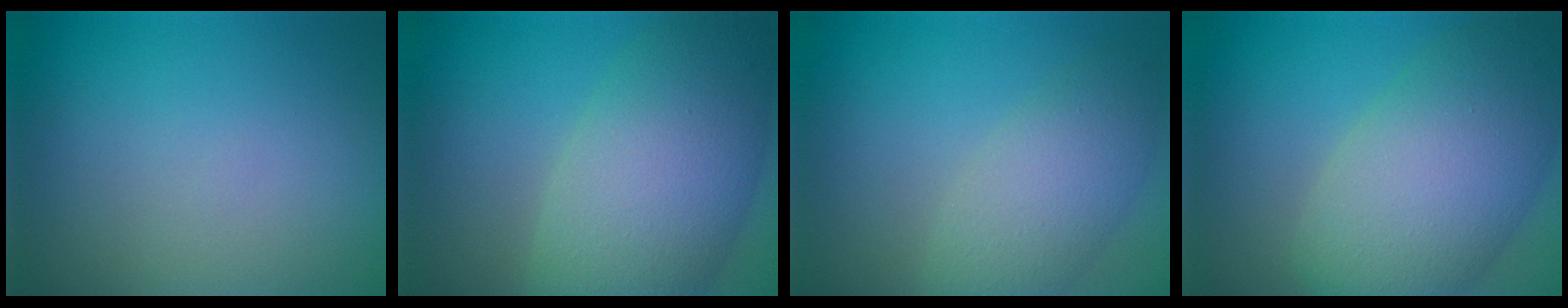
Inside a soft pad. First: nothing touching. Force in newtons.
{"total": 9.3, "press": 9.3, "slide": 0.1}
{"total": 4.3, "press": 4.3, "slide": 0.3}
{"total": 9.4, "press": 9.4, "slide": 0.5}